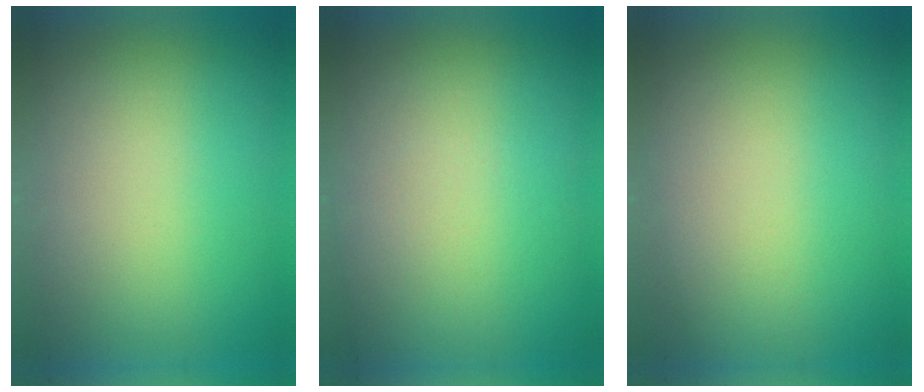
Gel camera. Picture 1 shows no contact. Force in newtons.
{"total": 2.9}
{"total": 1.0}